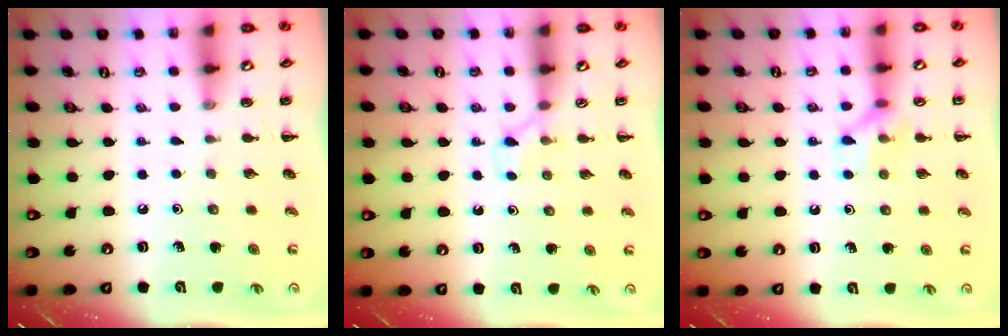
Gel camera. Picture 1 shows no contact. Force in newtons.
{"total": 2.5, "press": 2.3, "slide": 1.0}
{"total": 7.9, "press": 7.9, "slide": 0.6}